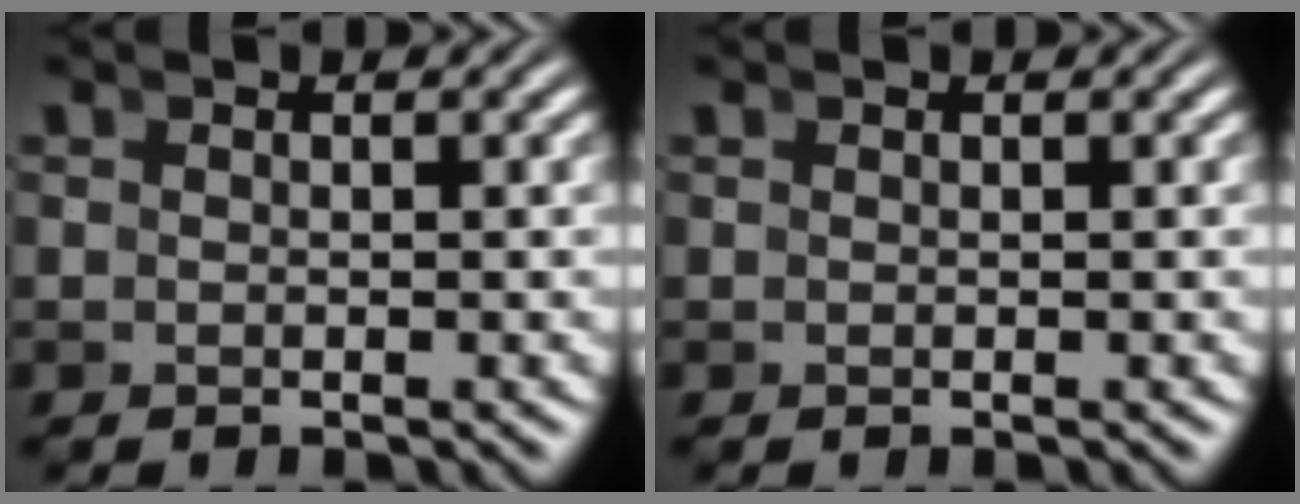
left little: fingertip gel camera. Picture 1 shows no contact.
{"total": 0.0}